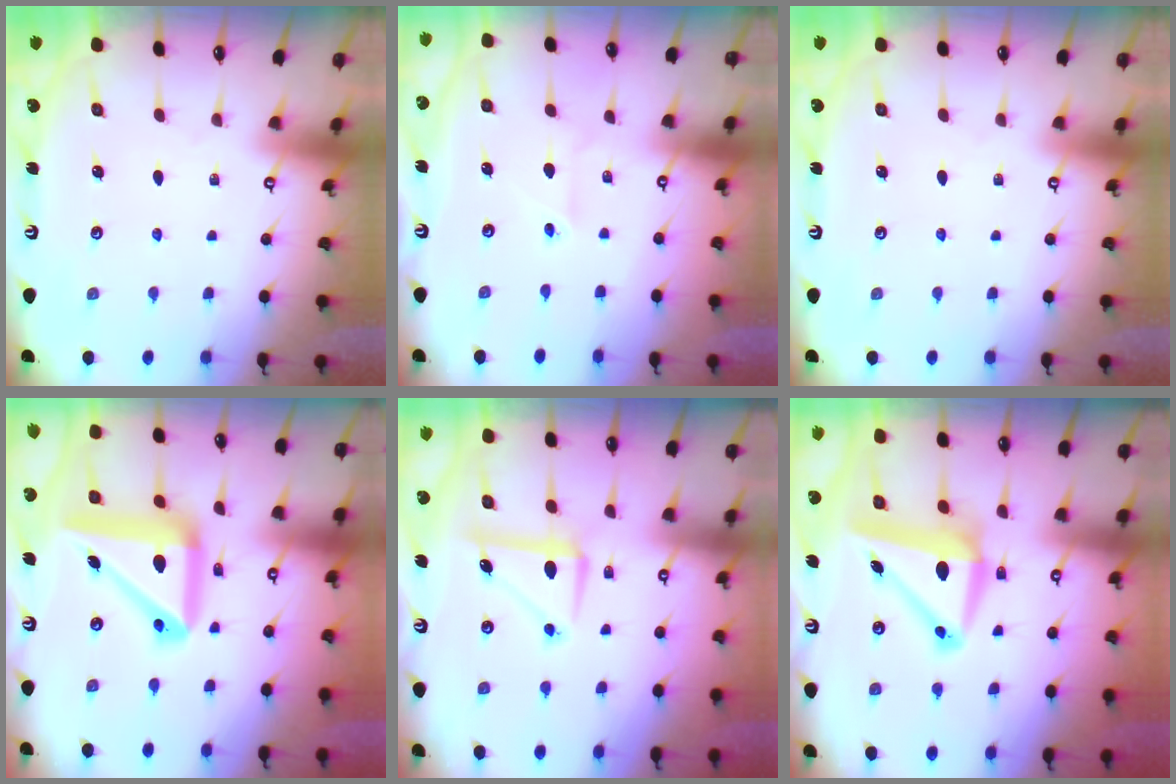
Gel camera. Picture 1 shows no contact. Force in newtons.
{"total": 2.6, "press": 2.5, "slide": 0.9}
{"total": 0.0}
{"total": 17.4, "press": 17.2, "slide": 2.5}
{"total": 7.1, "press": 7.0, "slide": 1.3}
{"total": 9.4, "press": 9.1, "slide": 2.4}